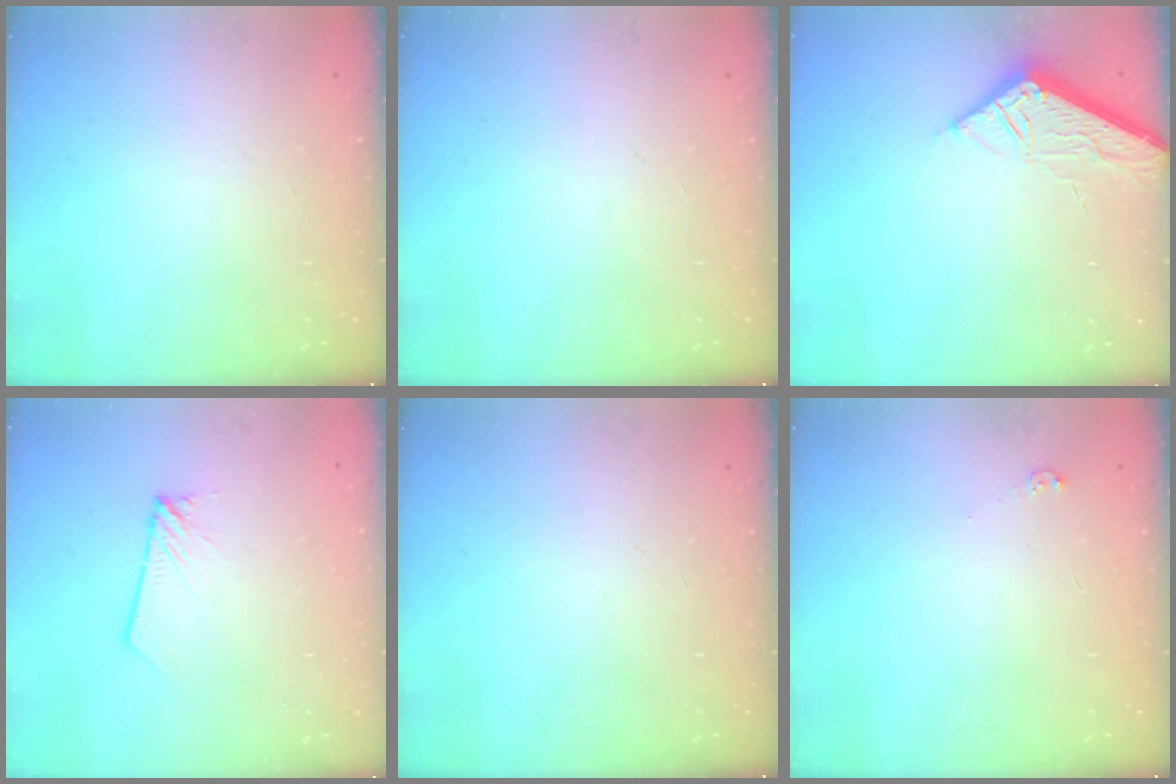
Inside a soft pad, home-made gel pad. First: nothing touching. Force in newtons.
{"total": 0.0}
{"total": 5.9, "press": 5.9, "slide": 0.6}
{"total": 1.7, "press": 1.7, "slide": 0.2}
{"total": 0.0}
{"total": 3.0, "press": 3.0, "slide": 0.4}